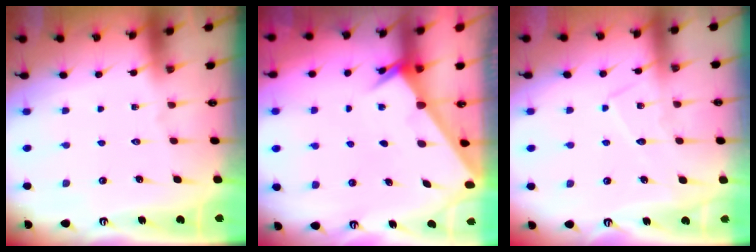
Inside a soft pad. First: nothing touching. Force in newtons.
{"total": 1.9, "press": 1.9, "slide": 0.0}
{"total": 7.0, "press": 7.0, "slide": 0.5}